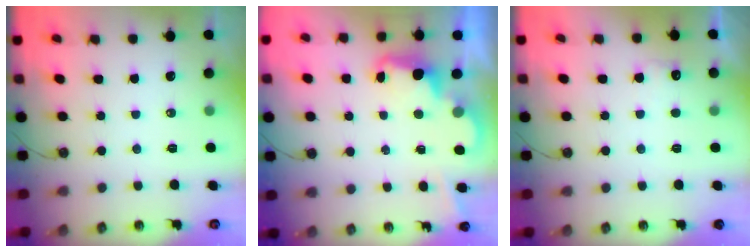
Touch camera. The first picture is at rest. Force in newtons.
{"total": 2.4, "press": 2.3, "slide": 0.6}
{"total": 4.4, "press": 4.2, "slide": 1.2}